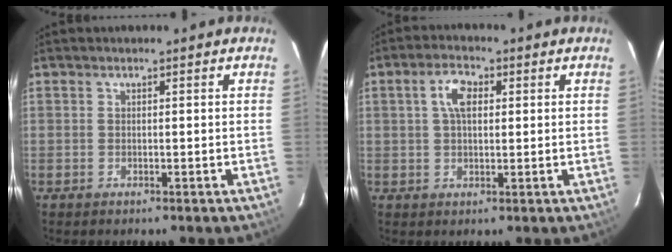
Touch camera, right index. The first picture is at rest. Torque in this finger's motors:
{"motor_torque": [0.57, -0.19, 0.33, 0.09]}